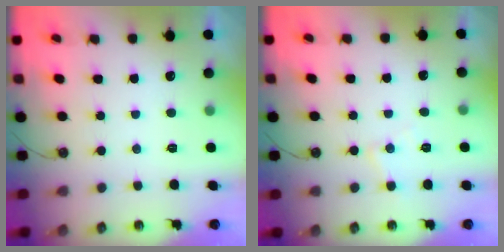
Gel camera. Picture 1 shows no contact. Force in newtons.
{"total": 6.4, "press": 6.4, "slide": 0.5}